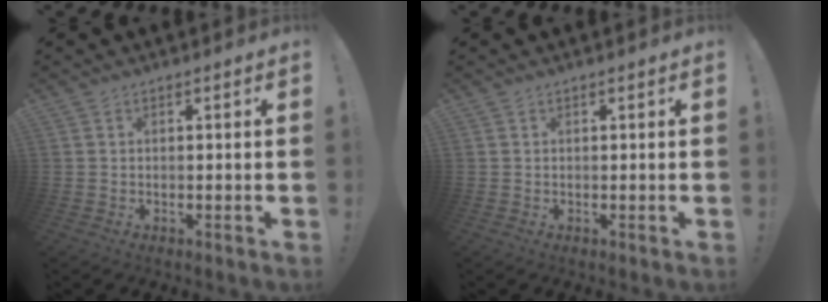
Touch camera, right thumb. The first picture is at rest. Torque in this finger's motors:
{"motor_torque": [-0.03, 0.07, -0.07, 0.03, 0.03]}